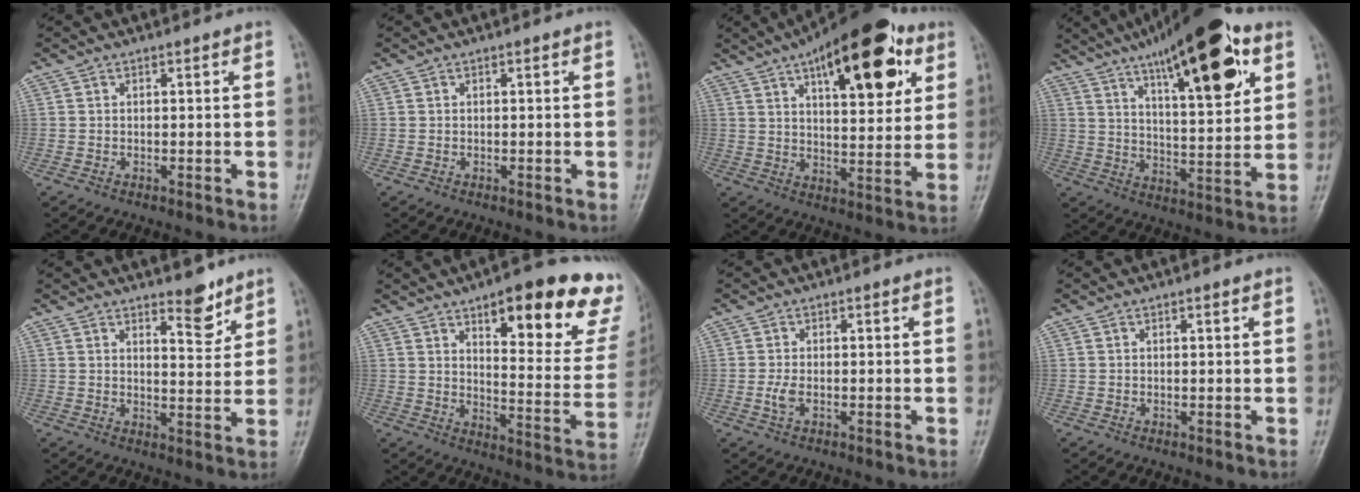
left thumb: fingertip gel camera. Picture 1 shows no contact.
{"total": 0.0}
{"total": 21.4, "force": [10.0, 8.8, 16.7], "torque": [-0.214, -0.018, 0.149]}
{"total": 23.3, "force": [11.8, 7.3, 18.7], "torque": [-0.261, -0.025, 0.183]}
{"total": 5.4, "force": [4.0, 1.9, 3.0], "torque": [-0.026, -0.034, 0.059]}
{"total": 23.3, "force": [13.6, 7.4, 17.5], "torque": [-0.183, -0.056, 0.178]}
{"total": 2.2, "force": [-0.4, 0.9, 2.0], "torque": [-0.049, 0.002, -0.007]}
{"total": 0.7, "force": [0.4, 0.2, 0.6], "torque": [-0.010, 0.000, 0.005]}